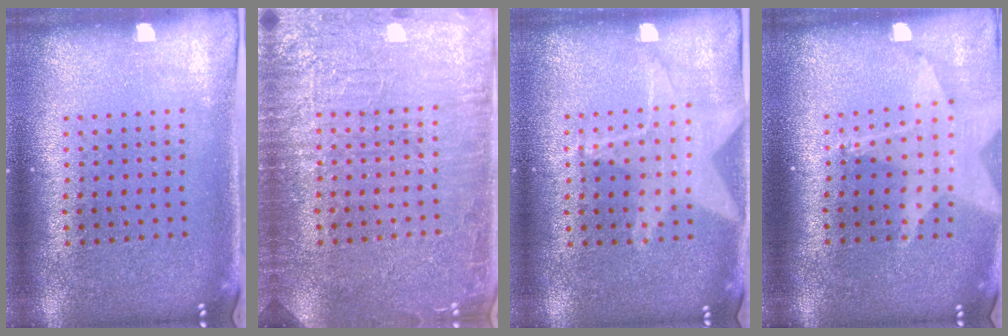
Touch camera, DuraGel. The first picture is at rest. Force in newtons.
{"total": 5.3, "press": 5.2, "slide": 0.8}
{"total": 1.4, "press": 1.4, "slide": 0.5}
{"total": 2.0, "press": 1.5, "slide": 1.3}